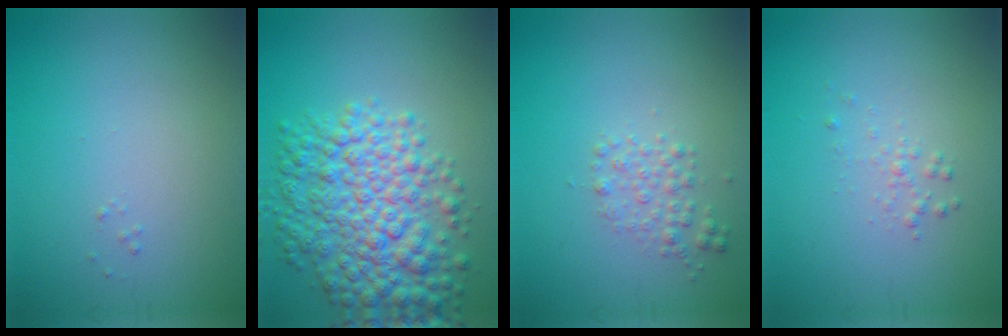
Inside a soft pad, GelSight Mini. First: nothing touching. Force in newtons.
{"total": 8.2, "press": 8.2, "slide": 0.2}
{"total": 1.7, "press": 1.7, "slide": 0.1}
{"total": 0.9, "press": 0.9, "slide": 0.0}